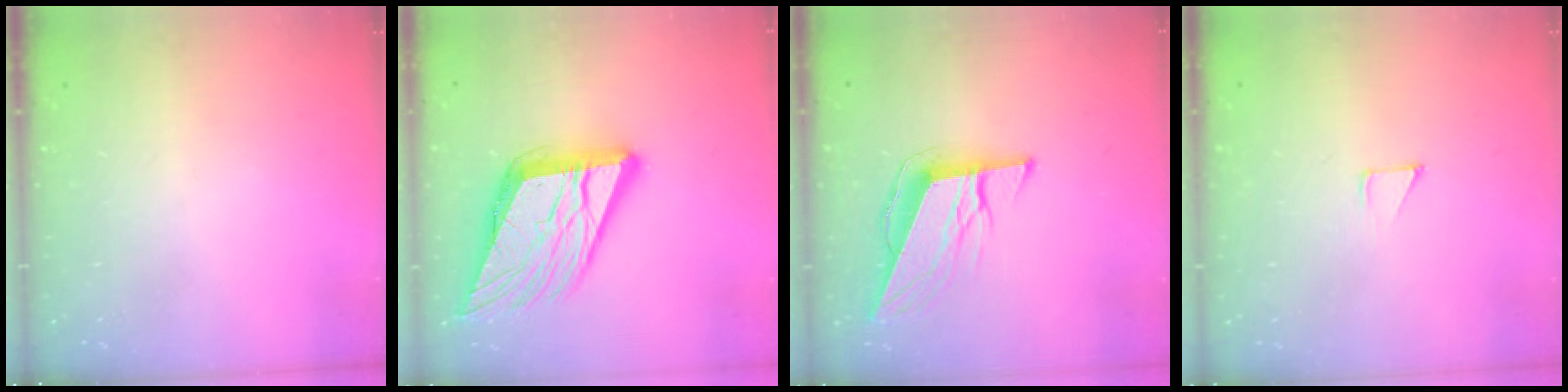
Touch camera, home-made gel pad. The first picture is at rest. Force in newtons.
{"total": 20.5, "press": 20.2, "slide": 3.3}
{"total": 10.7, "press": 10.2, "slide": 3.3}
{"total": 2.8, "press": 2.8, "slide": 0.2}